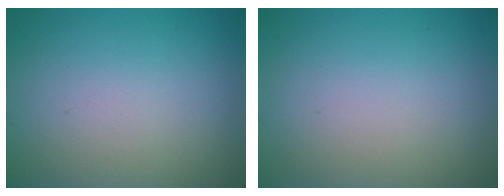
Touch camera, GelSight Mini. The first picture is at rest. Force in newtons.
{"total": 0.0}